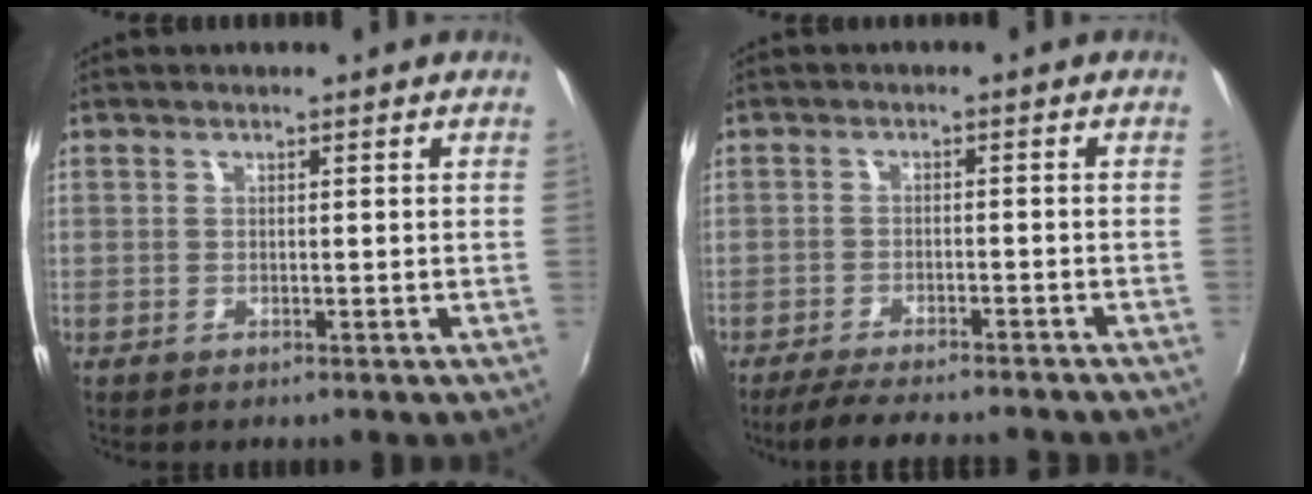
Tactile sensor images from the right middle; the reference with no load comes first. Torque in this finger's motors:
{"motor_torque": [0.72, -0.75, 0.07, 0.03]}